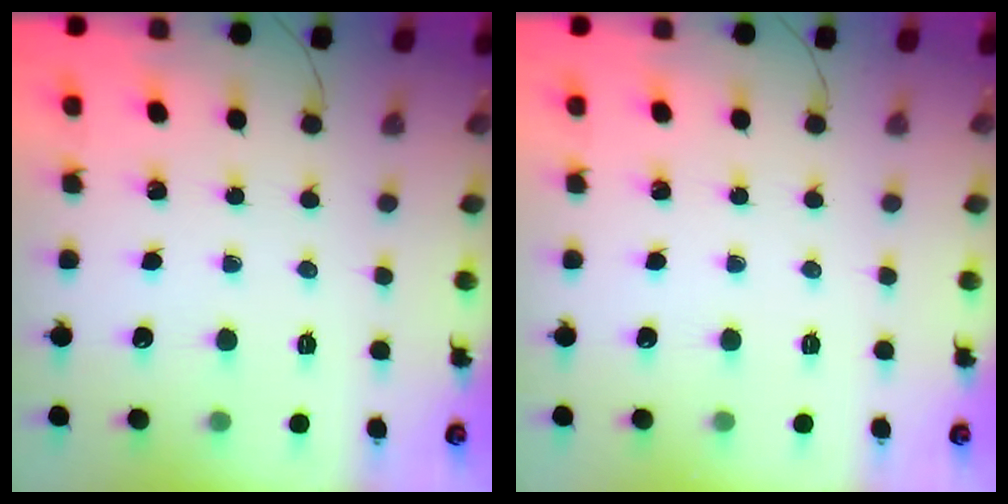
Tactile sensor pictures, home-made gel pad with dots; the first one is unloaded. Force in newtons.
{"total": 0.0}